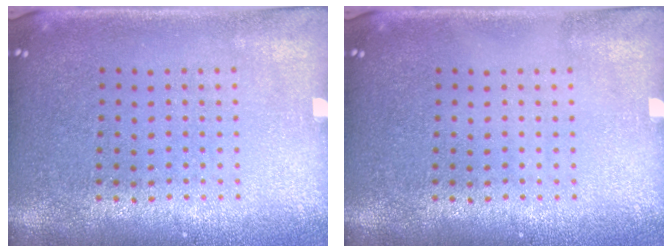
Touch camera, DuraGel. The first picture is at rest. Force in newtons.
{"total": 0.0}